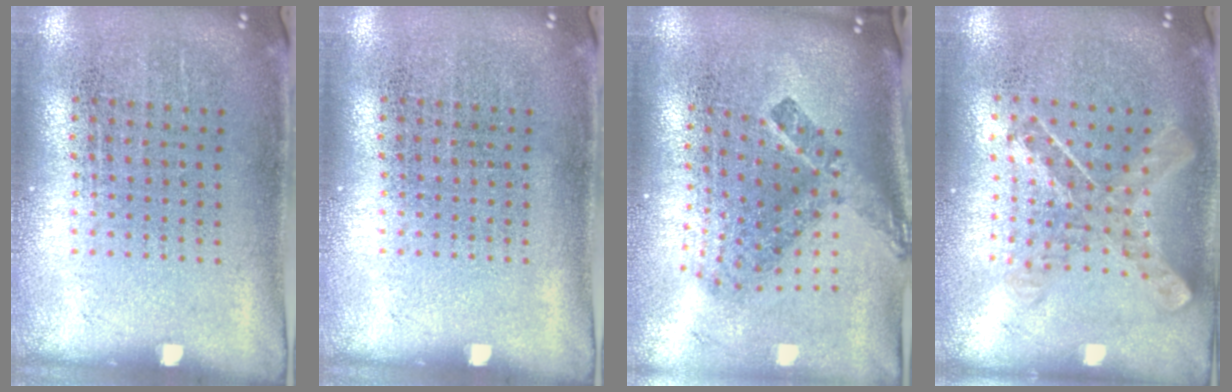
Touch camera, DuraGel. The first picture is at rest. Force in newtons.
{"total": 0.0}
{"total": 2.6, "press": 1.6, "slide": 2.1}
{"total": 0.9, "press": 0.9, "slide": 0.2}